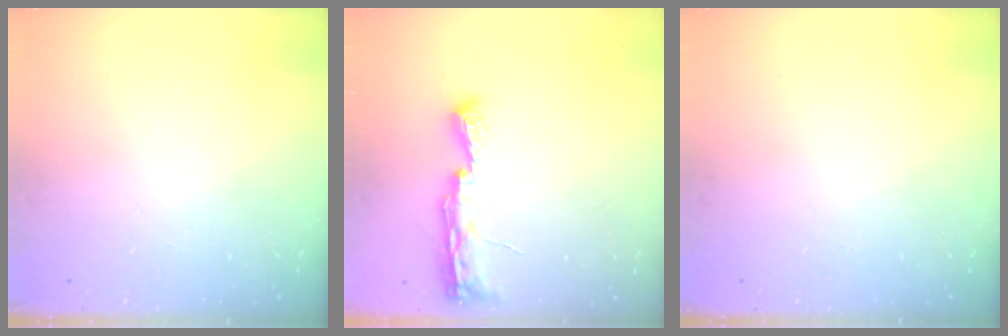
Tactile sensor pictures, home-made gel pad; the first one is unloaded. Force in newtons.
{"total": 8.0, "press": 8.0, "slide": 0.8}
{"total": 0.0}